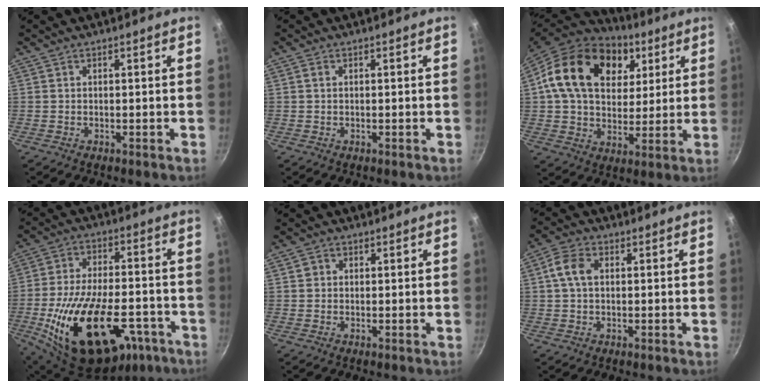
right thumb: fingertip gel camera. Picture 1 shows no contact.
{"total": 0.6, "force": [0.1, 0.4, 0.4], "torque": [-0.008, 0.002, 0.002]}
{"total": 22.5, "force": [7.8, 15.8, 14.0], "torque": [-0.223, -0.004, 0.126]}
{"total": 27.5, "force": [-11.0, 14.8, 20.4], "torque": [-0.333, 0.038, -0.158]}
{"total": 1.7, "force": [0.3, 1.6, 0.6], "torque": [-0.007, 0.003, 0.003]}
{"total": 5.6, "force": [0.8, 3.8, 4.1], "torque": [-0.079, 0.014, 0.010]}